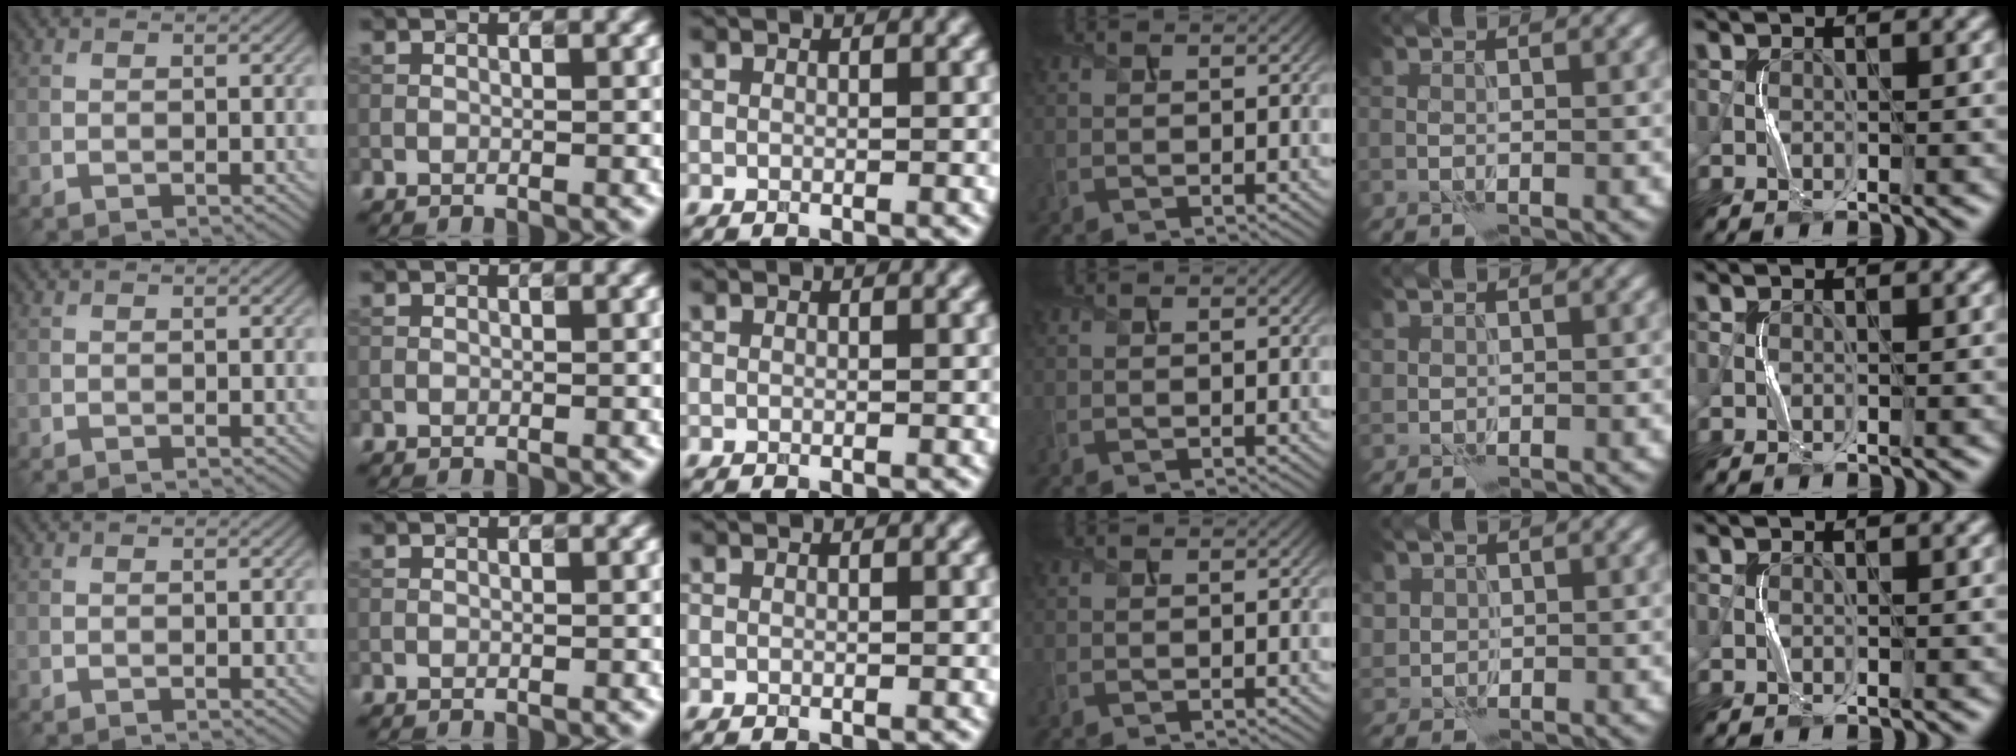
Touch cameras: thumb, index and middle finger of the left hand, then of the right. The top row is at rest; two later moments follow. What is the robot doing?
{"motion": "press", "object": "toy piano key"}